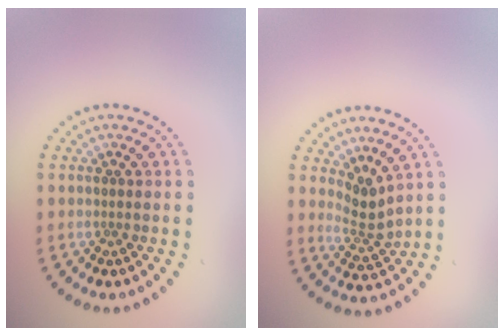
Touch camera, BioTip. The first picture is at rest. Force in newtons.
{"total": 2.6, "press": 1.8, "slide": 1.9}